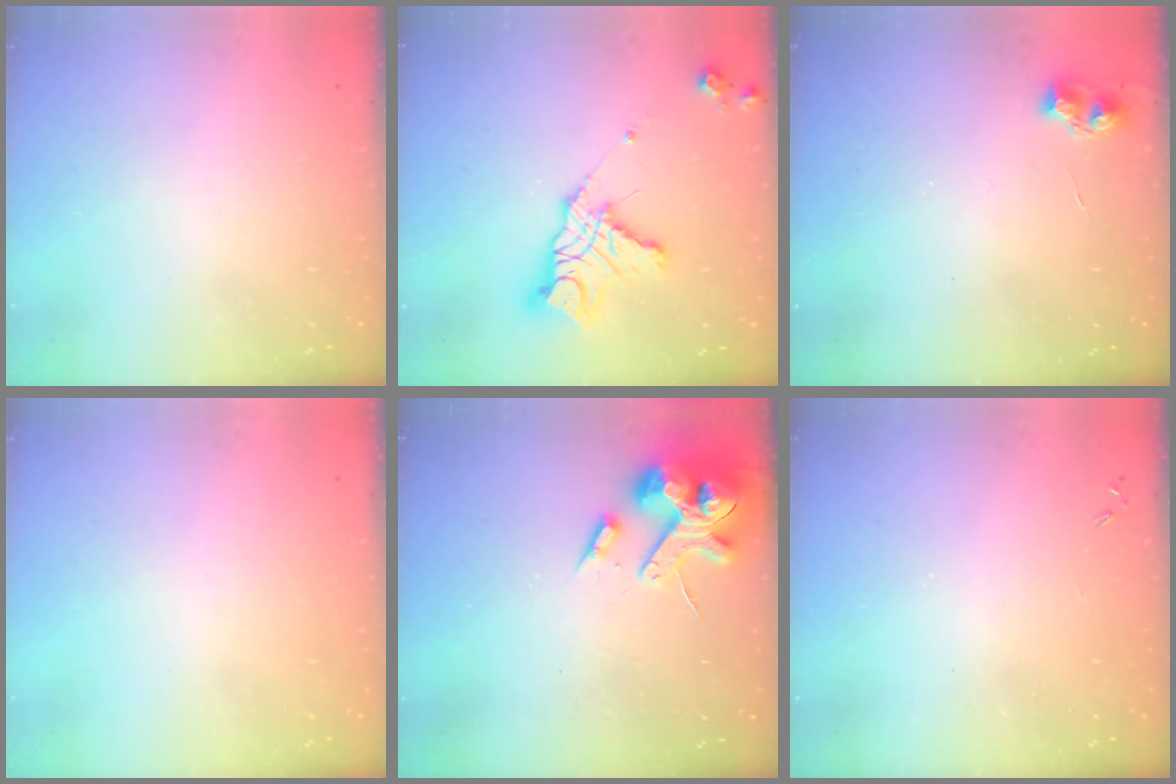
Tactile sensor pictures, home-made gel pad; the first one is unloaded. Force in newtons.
{"total": 14.7, "press": 14.7, "slide": 1.1}
{"total": 6.2, "press": 6.1, "slide": 0.8}
{"total": 0.0}
{"total": 15.2, "press": 15.0, "slide": 2.4}
{"total": 0.0}